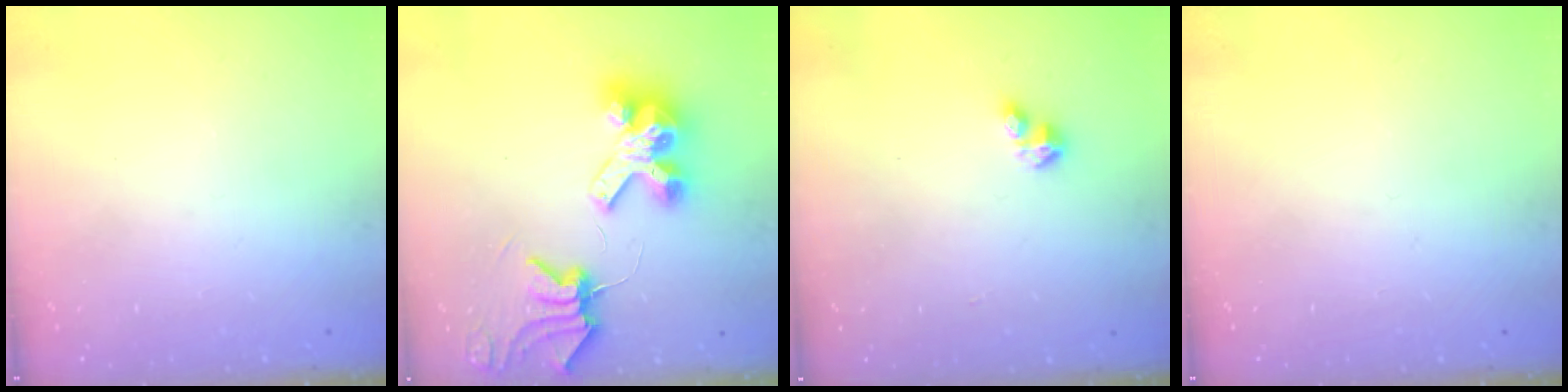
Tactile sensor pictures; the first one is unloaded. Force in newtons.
{"total": 8.9, "press": 8.8, "slide": 1.1}
{"total": 2.9, "press": 2.8, "slide": 0.6}
{"total": 0.0}